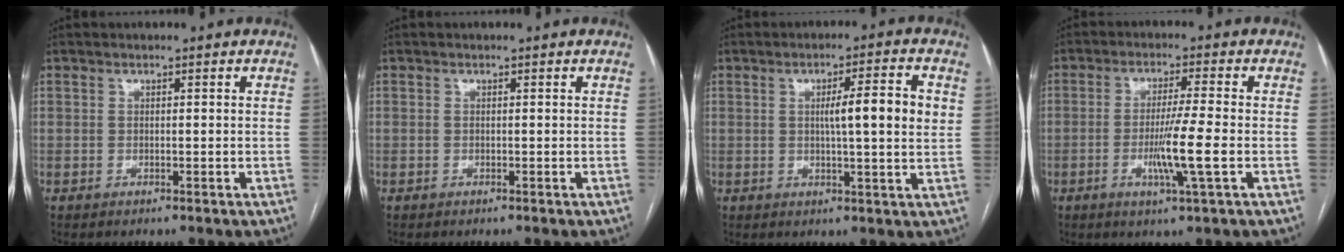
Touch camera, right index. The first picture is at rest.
{"total": 0.0}
{"total": 7.9, "force": [1.3, 0.2, 7.8], "torque": [-0.120, 0.007, 0.017]}
{"total": 7.4, "force": [-1.9, -0.8, 7.1], "torque": [-0.130, -0.016, -0.036]}